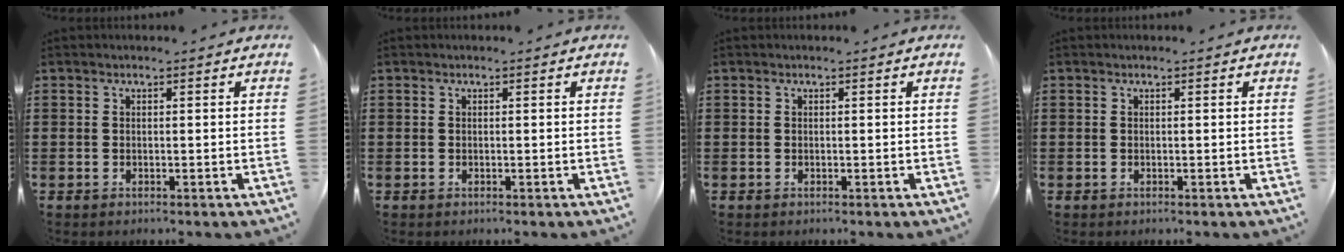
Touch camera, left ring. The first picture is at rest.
{"total": 0.0}
{"total": 0.0}
{"total": 0.0}